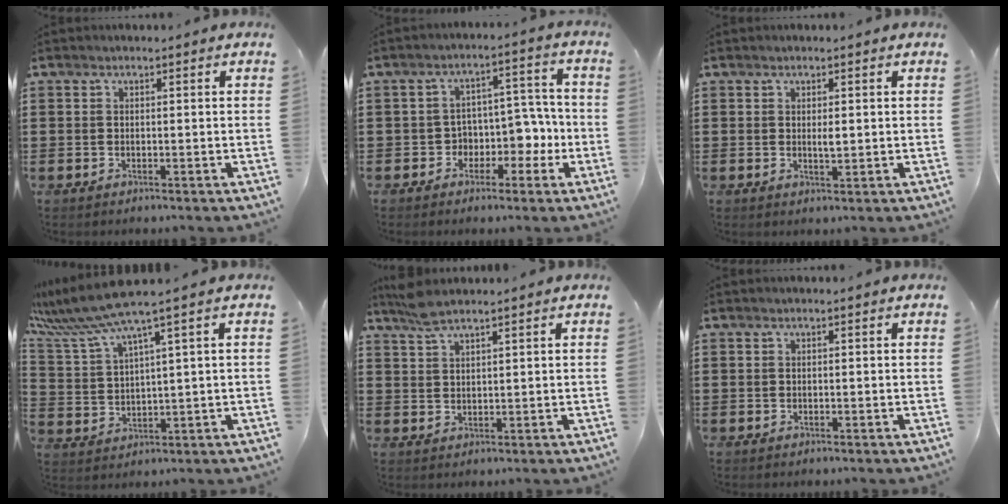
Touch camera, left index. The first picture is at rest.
{"total": 5.3, "force": [-1.5, 4.6, 2.1], "torque": [-0.048, 0.005, -0.031]}
{"total": 1.7, "force": [0.2, 0.4, 1.6], "torque": [-0.030, 0.000, 0.003]}
{"total": 6.9, "force": [5.2, -0.4, 4.5], "torque": [-0.124, -0.035, 0.083]}
{"total": 3.6, "force": [3.0, 0.5, 2.0], "torque": [-0.046, 0.000, 0.055]}
{"total": 0.0}